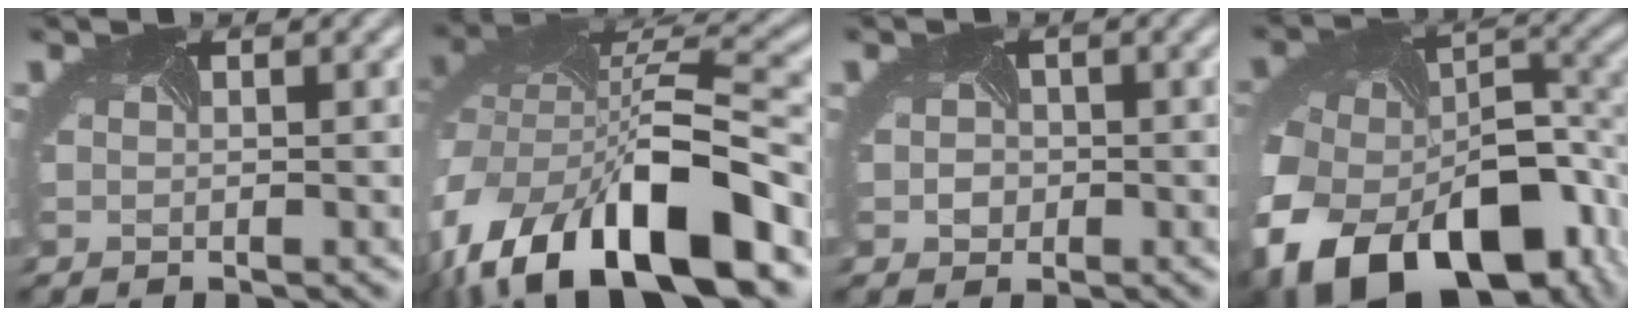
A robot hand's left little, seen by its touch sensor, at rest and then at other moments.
{"total": 16.9, "force": [-8.7, 7.5, 12.3], "torque": [-0.218, -0.021, -0.137]}
{"total": 2.3, "force": [0.1, 2.1, 1.0], "torque": [-0.009, 0.005, -0.007]}
{"total": 17.9, "force": [-9.9, 11.3, 9.9], "torque": [-0.211, -0.051, -0.135]}